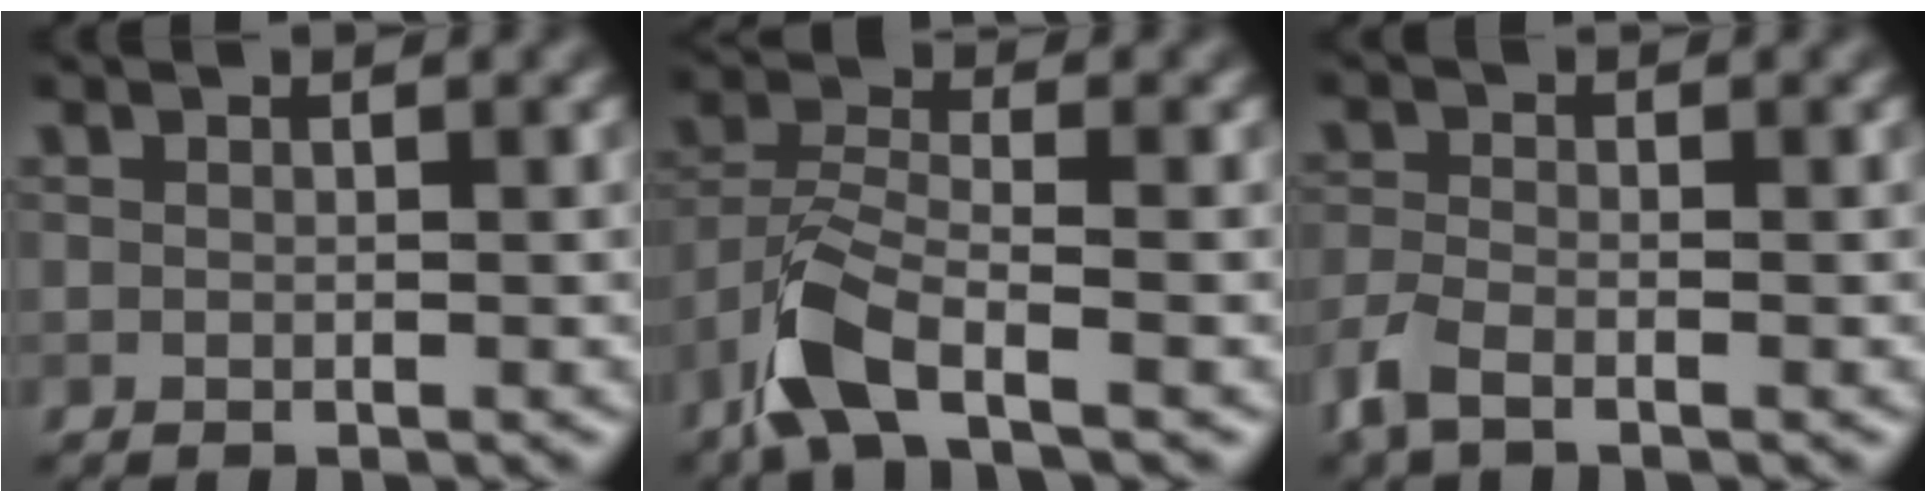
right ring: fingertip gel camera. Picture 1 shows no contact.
{"total": 5.5, "force": [-3.6, 1.8, 3.8], "torque": [-0.079, -0.002, -0.082]}
{"total": 2.7, "force": [-1.8, 1.1, 1.7], "torque": [-0.042, -0.006, -0.050]}